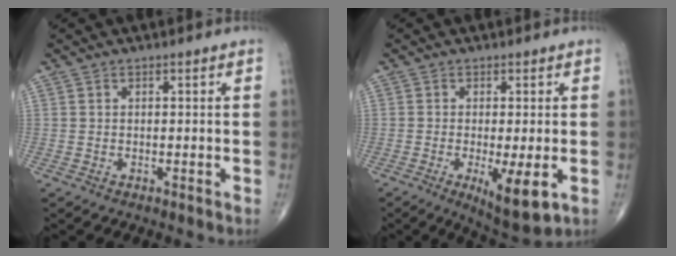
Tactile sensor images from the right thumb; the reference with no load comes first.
{"total": 8.0, "force": [-2.3, 1.9, 7.4], "torque": [-0.119, -0.024, -0.031]}